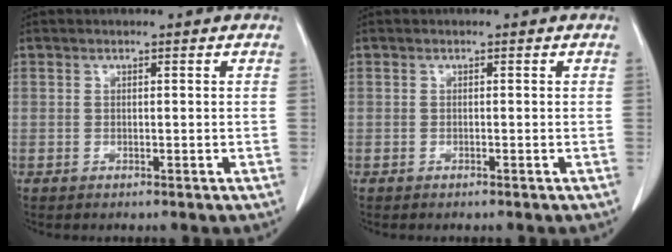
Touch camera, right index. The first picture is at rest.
{"total": 0.0}